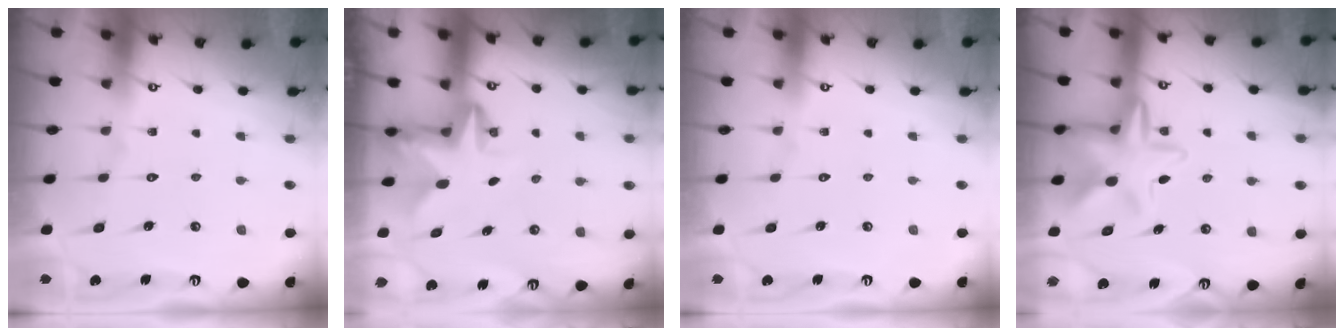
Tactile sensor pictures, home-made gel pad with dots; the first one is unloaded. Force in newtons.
{"total": 2.8, "press": 2.8, "slide": 0.5}
{"total": 0.0}
{"total": 10.7, "press": 10.5, "slide": 1.8}